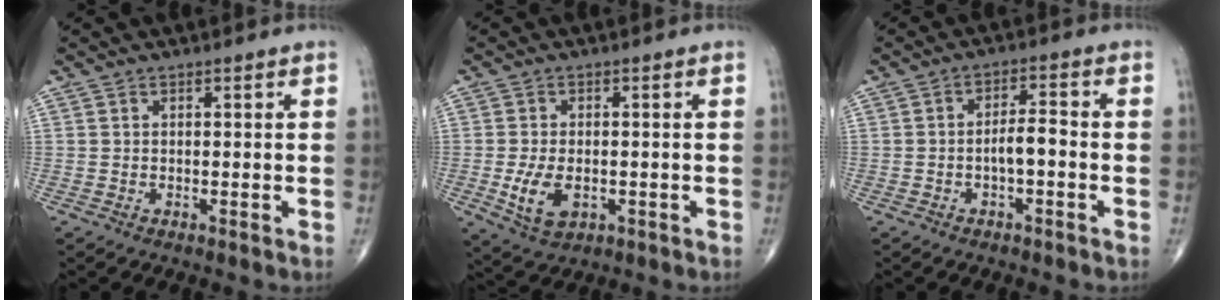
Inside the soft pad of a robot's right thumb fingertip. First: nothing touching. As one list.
[{"total": 6.6, "force": [-1.4, 3.9, 5.1], "torque": [-0.095, -0.006, -0.018]}, {"total": 4.1, "force": [-1.2, 1.4, 3.6], "torque": [-0.057, 0.022, -0.023]}]